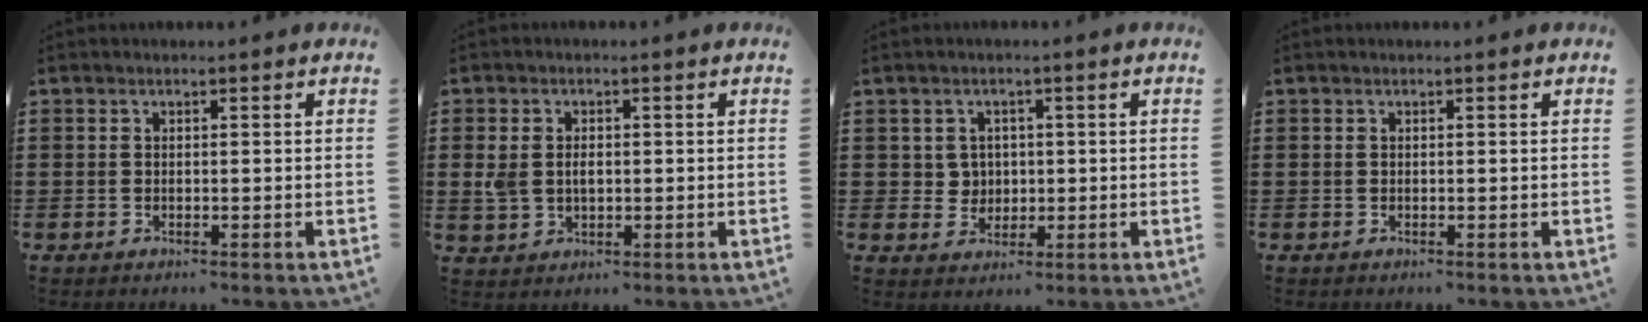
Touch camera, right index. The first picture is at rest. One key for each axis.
{"total": 3.0, "fx": 0.1, "fy": 2.0, "fz": 2.1, "tx": -0.052, "ty": 0.005, "tz": -0.001}
{"total": 2.9, "fx": 0.5, "fy": 2.7, "fz": 0.7, "tx": -0.027, "ty": 0.012, "tz": 0.006}
{"total": 0.0}